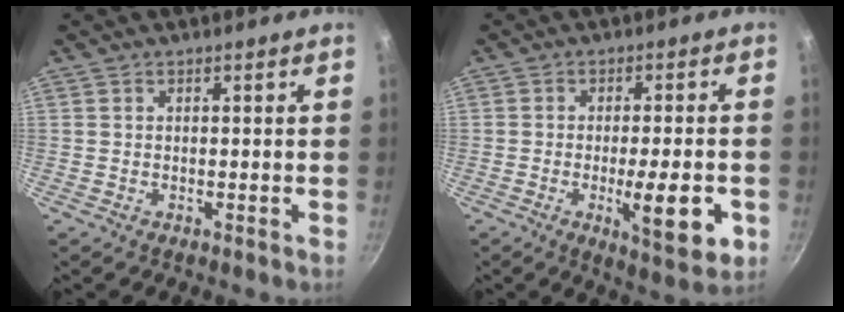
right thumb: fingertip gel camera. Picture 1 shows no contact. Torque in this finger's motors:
{"motor_torque": [1.63, 1.37, 0.88, 0.15, 0.27]}